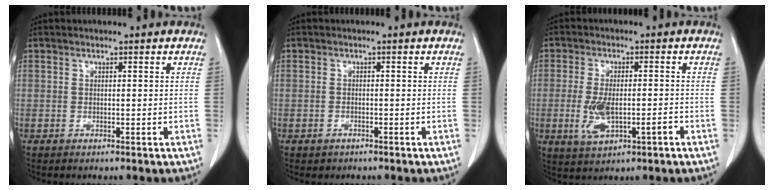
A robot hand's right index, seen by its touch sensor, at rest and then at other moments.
{"total": 0.7, "force": [-0.4, 0.6, 0.2], "torque": [-0.006, 0.001, -0.001]}
{"total": 6.7, "force": [-1.9, 2.4, 5.9], "torque": [-0.119, -0.002, -0.024]}